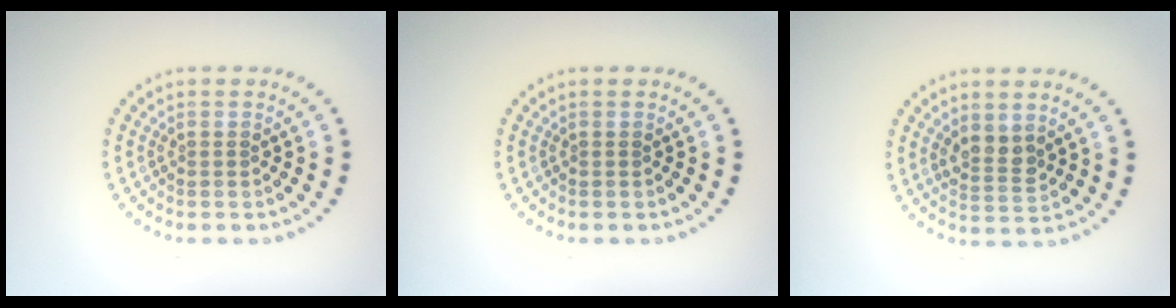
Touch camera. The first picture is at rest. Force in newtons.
{"total": 0.0}
{"total": 2.4, "press": 2.2, "slide": 1.0}